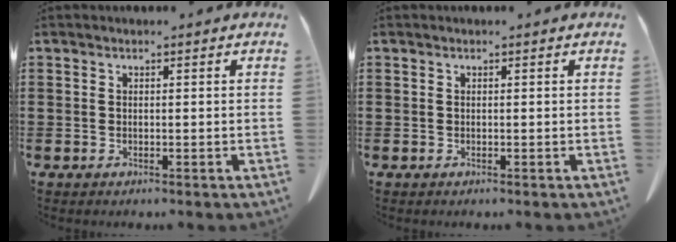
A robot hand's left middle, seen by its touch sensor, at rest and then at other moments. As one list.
[{"total": 0.0}]